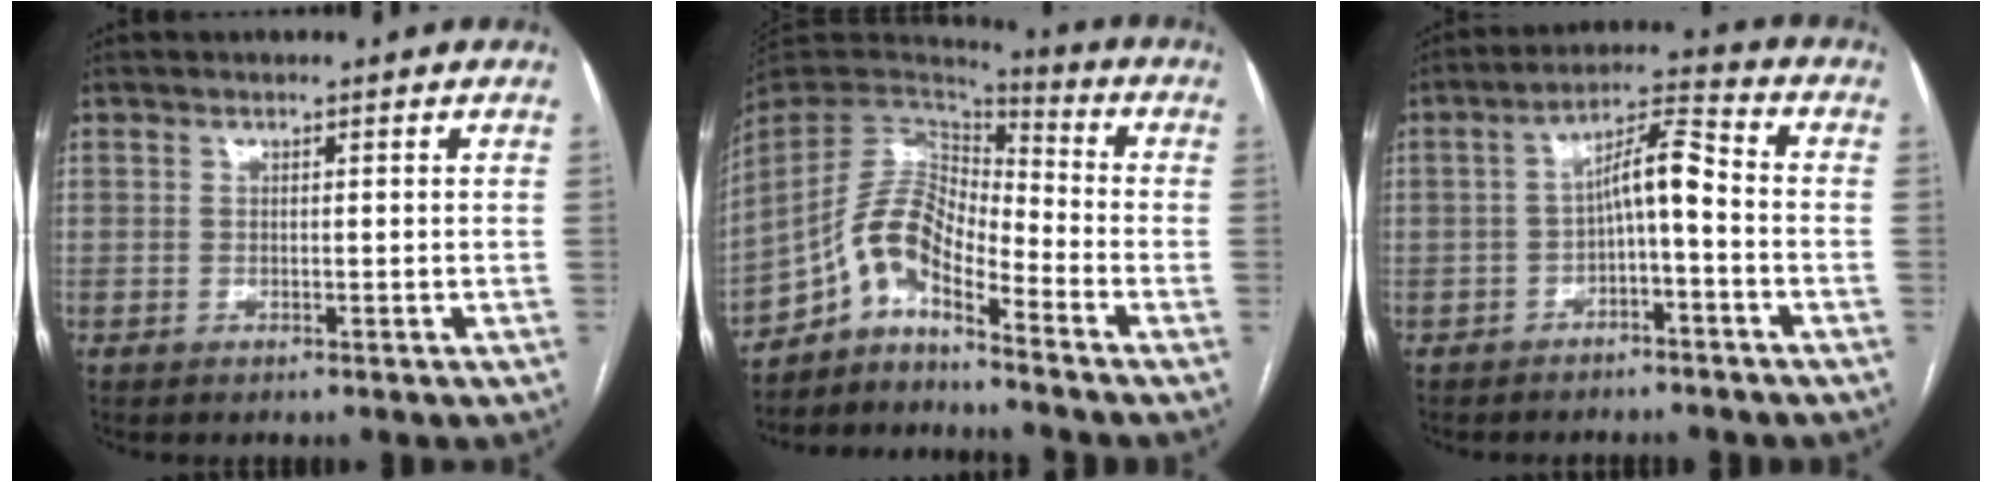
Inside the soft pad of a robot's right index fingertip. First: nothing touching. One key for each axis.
{"total": 10.2, "fx": -6.9, "fy": 2.8, "fz": 6.9, "tx": -0.139, "ty": 0.026, "tz": -0.129}
{"total": 7.1, "fx": -1.7, "fy": 1.5, "fz": 6.7, "tx": -0.115, "ty": 0.032, "tz": -0.029}